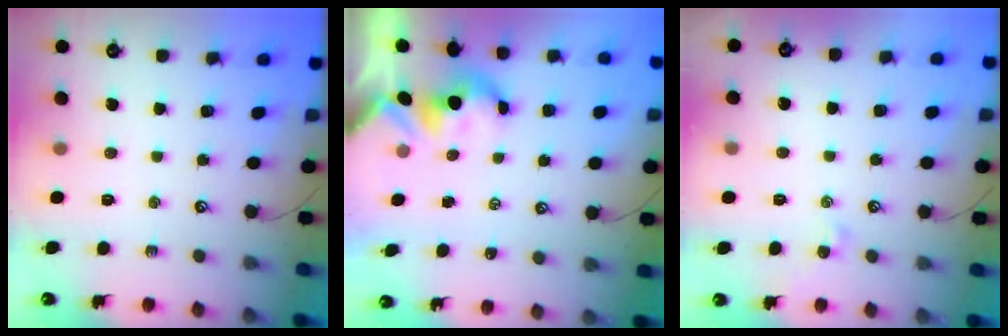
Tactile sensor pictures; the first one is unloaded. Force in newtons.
{"total": 1.7, "press": 1.7, "slide": 0.2}
{"total": 1.1, "press": 1.0, "slide": 0.4}